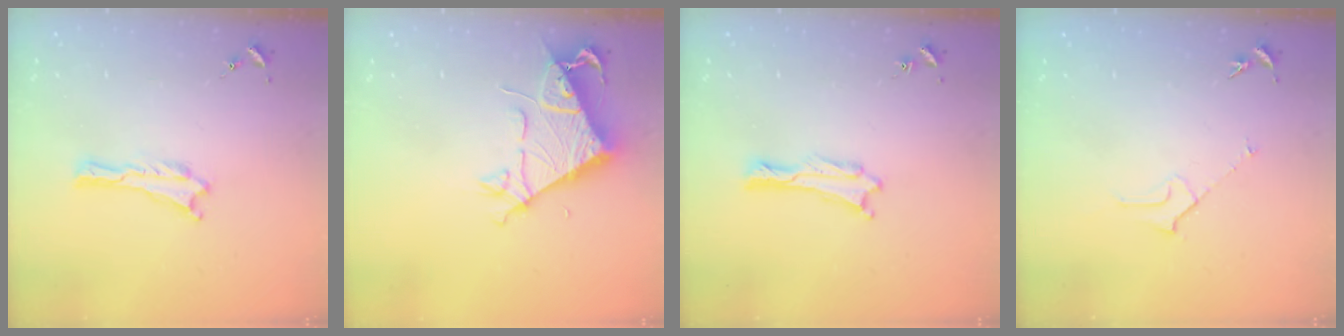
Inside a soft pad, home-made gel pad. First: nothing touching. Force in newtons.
{"total": 7.1, "press": 7.1, "slide": 0.6}
{"total": 0.6, "press": 0.6, "slide": 0.1}
{"total": 2.3, "press": 2.3, "slide": 0.2}